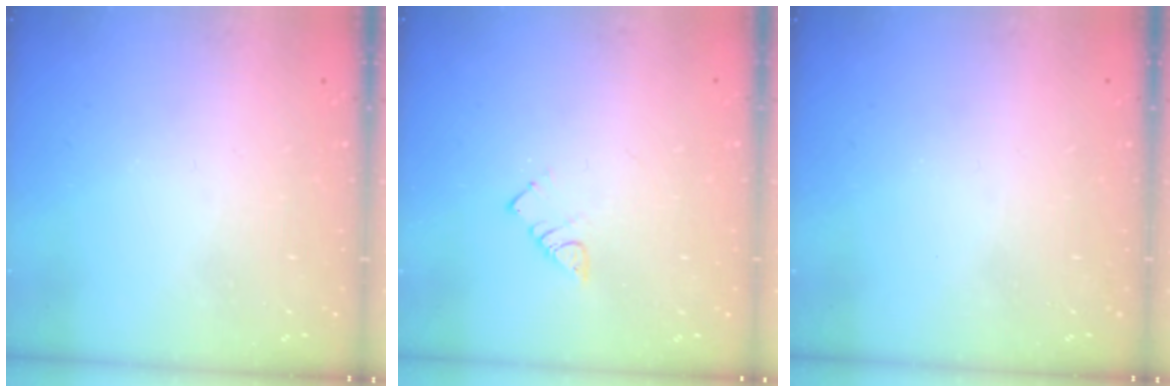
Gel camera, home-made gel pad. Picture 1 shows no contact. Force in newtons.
{"total": 2.9, "press": 2.9, "slide": 0.5}
{"total": 0.0}